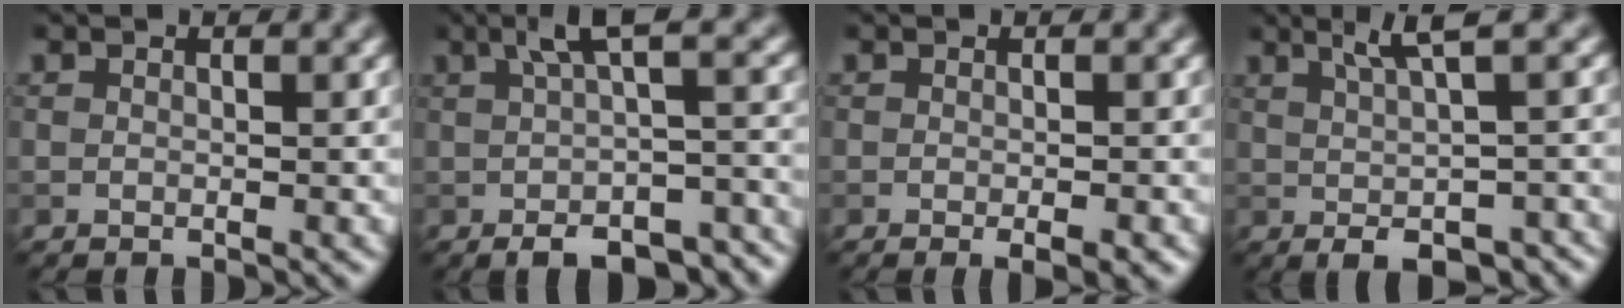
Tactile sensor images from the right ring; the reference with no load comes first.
{"total": 7.5, "force": [-1.4, 2.6, 6.9], "torque": [-0.091, -0.001, -0.014]}
{"total": 2.3, "force": [-1.0, 0.4, 2.0], "torque": [-0.022, -0.005, -0.012]}
{"total": 5.6, "force": [0.8, 1.7, 5.3], "torque": [-0.065, 0.002, 0.016]}